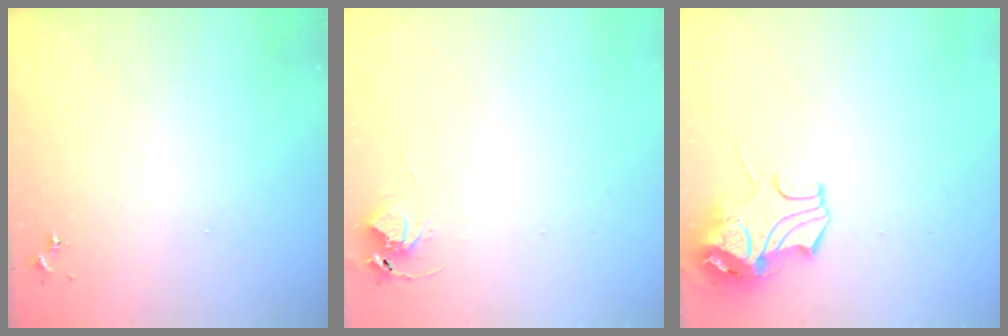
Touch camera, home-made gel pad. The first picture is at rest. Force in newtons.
{"total": 5.7, "press": 5.7, "slide": 0.3}
{"total": 10.5, "press": 10.3, "slide": 1.7}